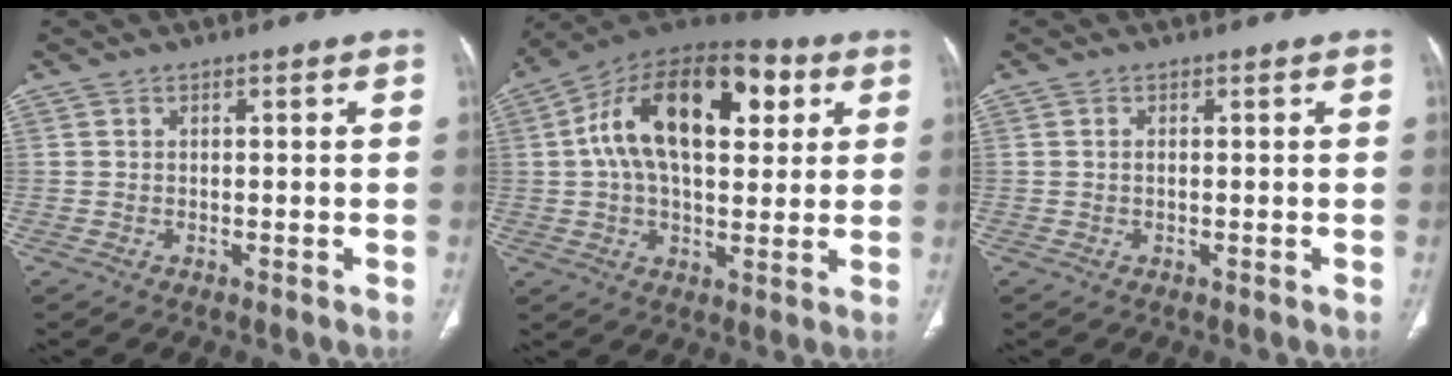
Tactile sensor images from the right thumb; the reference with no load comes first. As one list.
[{"total": 22.7, "force": [5.8, 12.1, 18.2], "torque": [-0.286, 0.022, 0.084]}, {"total": 0.7, "force": [0.1, 0.3, 0.6], "torque": [-0.014, 0.000, 0.001]}]